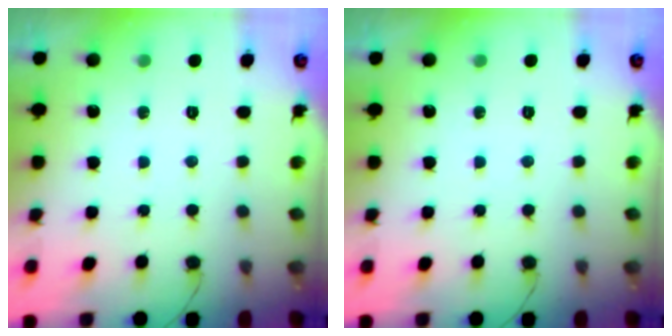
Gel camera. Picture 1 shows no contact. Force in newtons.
{"total": 0.0}